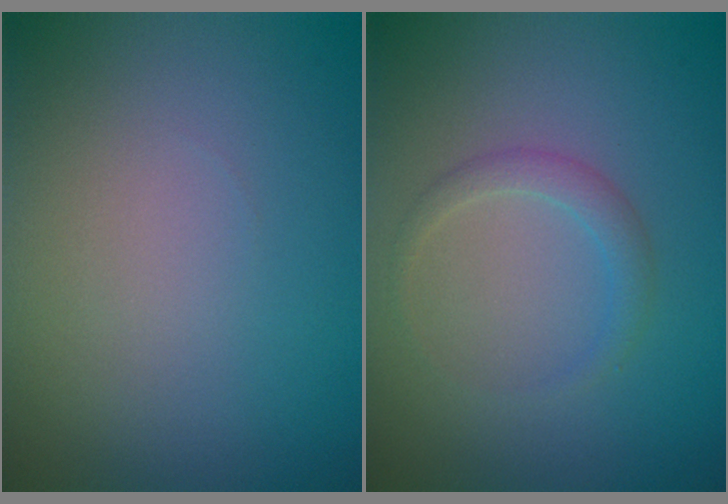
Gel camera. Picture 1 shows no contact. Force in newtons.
{"total": 1.5, "press": 1.5, "slide": 0.2}